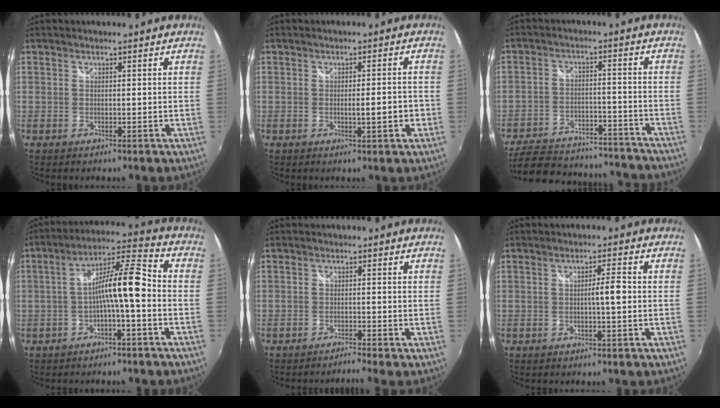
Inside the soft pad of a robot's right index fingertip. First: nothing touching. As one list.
[{"total": 4.1, "force": [-1.0, 0.7, 4.0], "torque": [-0.061, -0.003, -0.012]}, {"total": 22.3, "force": [-19.2, 8.3, 7.7], "torque": [-0.175, 0.023, -0.247]}, {"total": 9.5, "force": [-2.3, 1.1, 9.1], "torque": [-0.170, 0.023, -0.039]}, {"total": 1.6, "force": [-1.4, -0.7, 0.0], "torque": [-0.003, -0.005, -0.025]}, {"total": 3.0, "force": [-0.3, 0.2, 3.0], "torque": [-0.048, 0.004, -0.007]}]